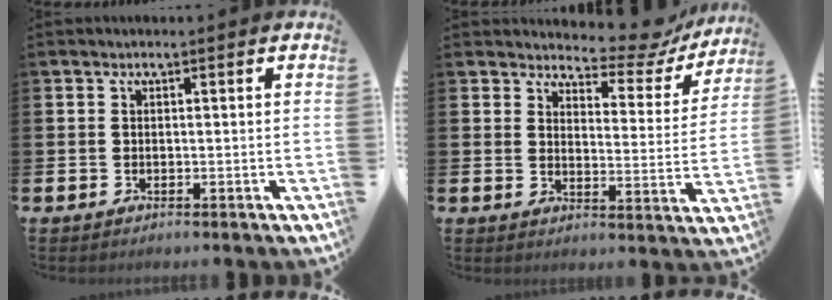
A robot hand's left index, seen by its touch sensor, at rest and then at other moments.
{"total": 5.8, "force": [5.3, 1.8, 1.4], "torque": [-0.028, -0.047, 0.084]}